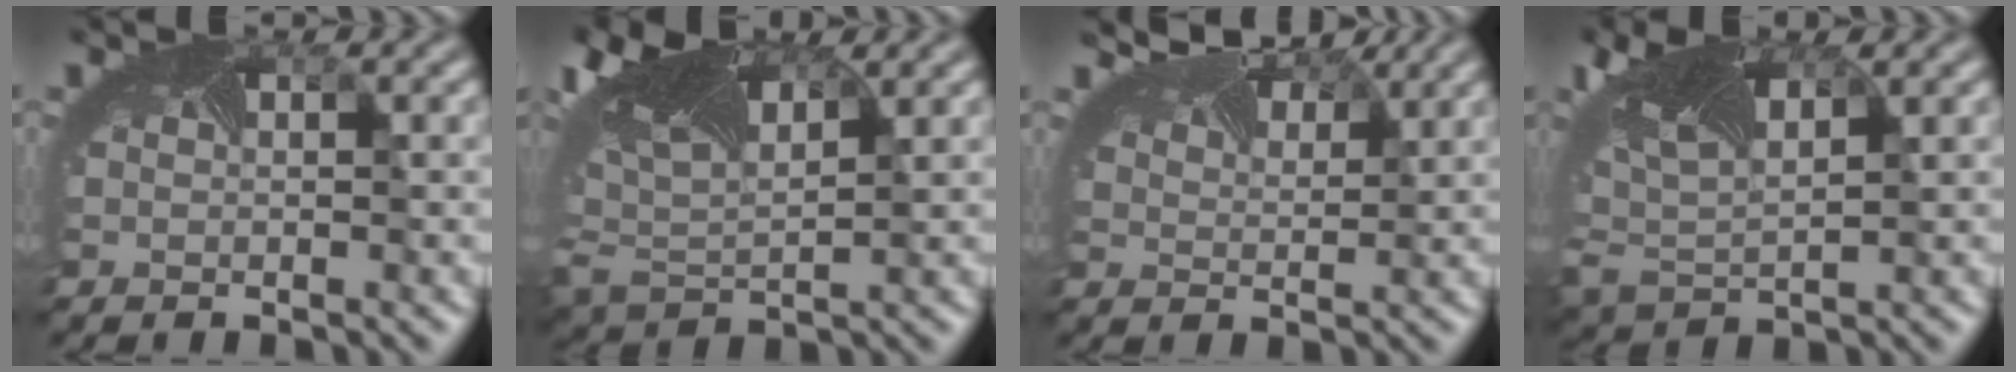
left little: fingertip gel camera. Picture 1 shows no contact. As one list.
[{"total": 9.8, "force": [4.9, 4.6, 7.2], "torque": [-0.150, 0.017, 0.086]}, {"total": 4.8, "force": [4.3, 1.4, 1.8], "torque": [-0.040, 0.011, 0.060]}, {"total": 7.2, "force": [3.2, 3.5, 5.5], "torque": [-0.120, 0.007, 0.057]}]